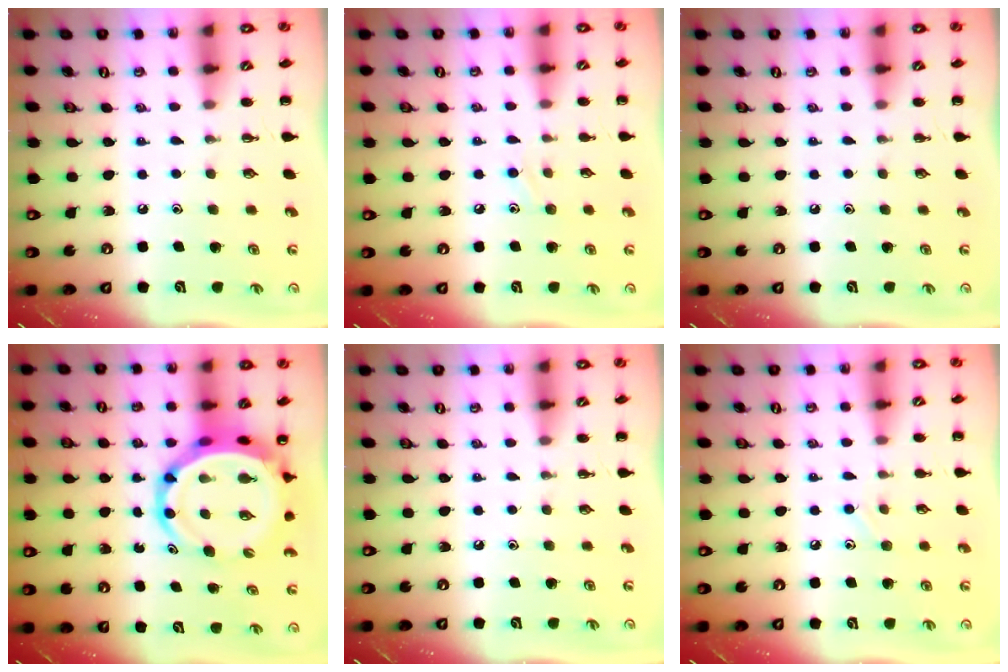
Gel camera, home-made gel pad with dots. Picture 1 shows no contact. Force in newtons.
{"total": 5.8, "press": 5.5, "slide": 1.8}
{"total": 0.0}
{"total": 10.7, "press": 10.2, "slide": 3.1}
{"total": 0.0}
{"total": 6.4, "press": 6.1, "slide": 2.2}